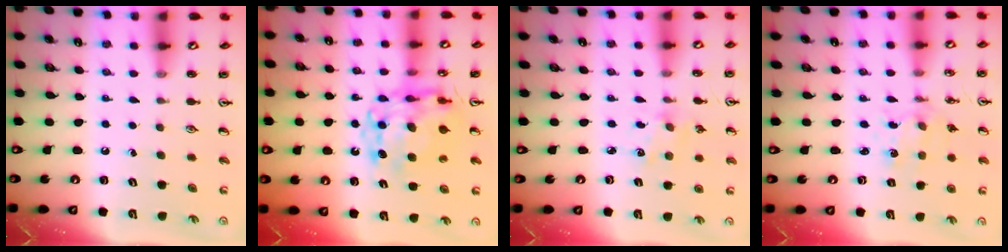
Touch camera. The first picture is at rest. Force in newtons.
{"total": 11.6, "press": 11.6, "slide": 1.1}
{"total": 1.7, "press": 1.7, "slide": 0.4}
{"total": 2.0, "press": 2.0, "slide": 0.3}